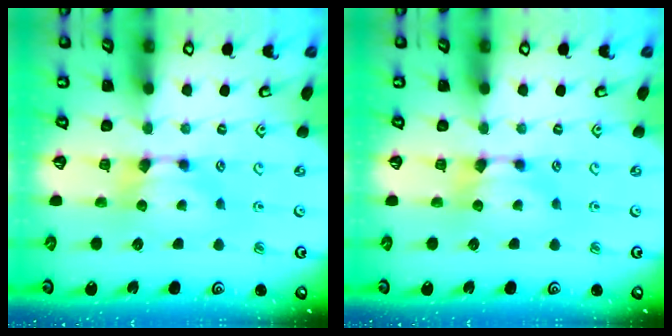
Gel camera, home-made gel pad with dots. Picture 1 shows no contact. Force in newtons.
{"total": 0.0}